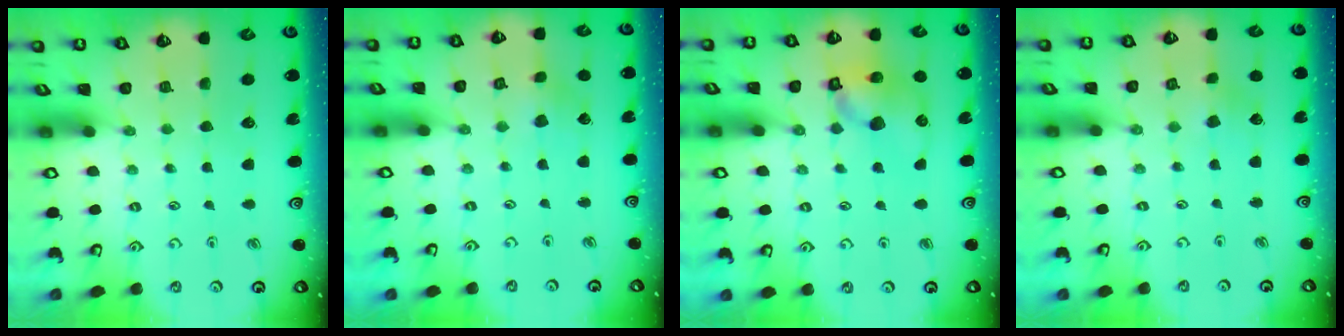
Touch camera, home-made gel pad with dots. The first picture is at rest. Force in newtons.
{"total": 2.9, "press": 2.9, "slide": 0.4}
{"total": 10.2, "press": 10.1, "slide": 1.6}
{"total": 2.3, "press": 2.3, "slide": 0.4}